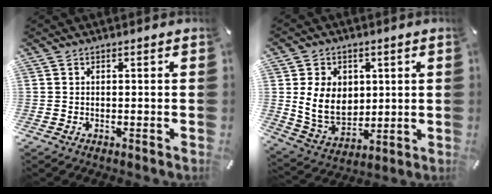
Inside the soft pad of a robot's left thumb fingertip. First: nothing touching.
{"total": 10.9, "force": [2.0, 9.0, 5.8], "torque": [-0.135, -0.004, 0.039]}